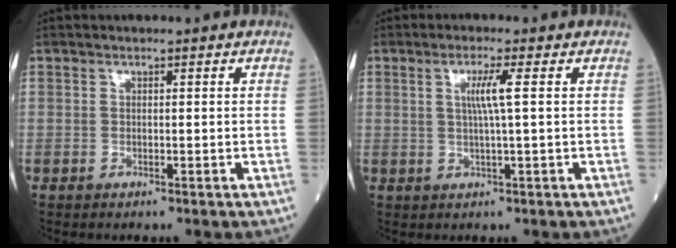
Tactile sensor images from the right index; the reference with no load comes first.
{"total": 3.5, "force": [1.0, -0.7, 3.3], "torque": [-0.061, -0.001, 0.018]}